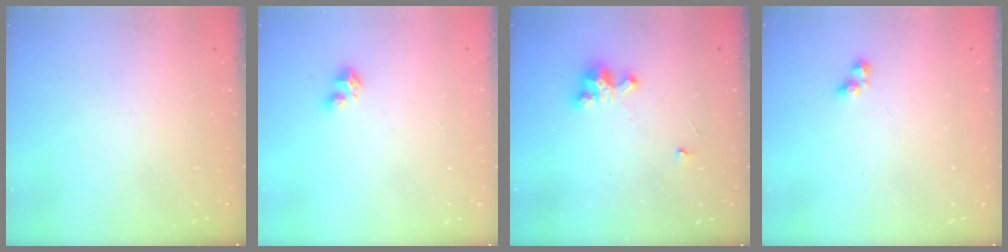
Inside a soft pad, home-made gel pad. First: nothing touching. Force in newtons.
{"total": 3.3, "press": 3.2, "slide": 0.3}
{"total": 3.9, "press": 3.9, "slide": 0.1}
{"total": 3.0, "press": 3.0, "slide": 0.4}